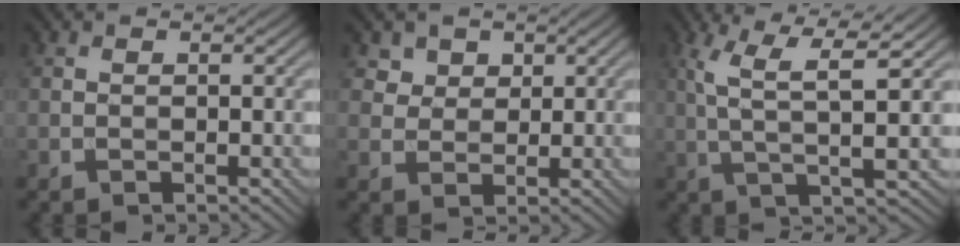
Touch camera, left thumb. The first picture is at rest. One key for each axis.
{"total": 3.9, "fx": 2.3, "fy": 2.9, "fz": 1.1, "tx": -0.042, "ty": -0.019, "tz": 0.058}
{"total": 7.2, "fx": 2.0, "fy": 1.4, "fz": 6.7, "tx": -0.137, "ty": 0.008, "tz": 0.041}